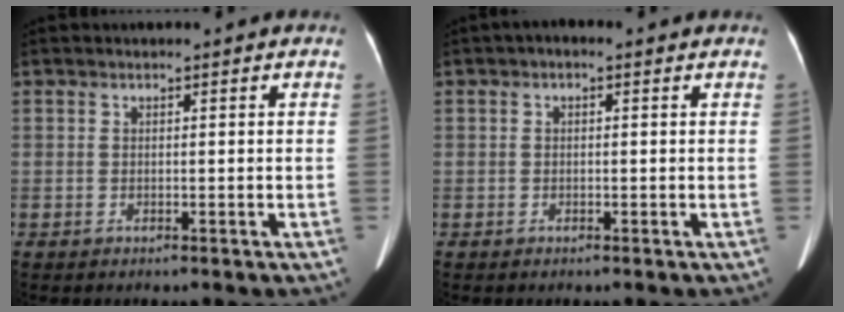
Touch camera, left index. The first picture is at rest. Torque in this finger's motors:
{"motor_torque": [-0.32, -0.19, -0.23, -0.05]}